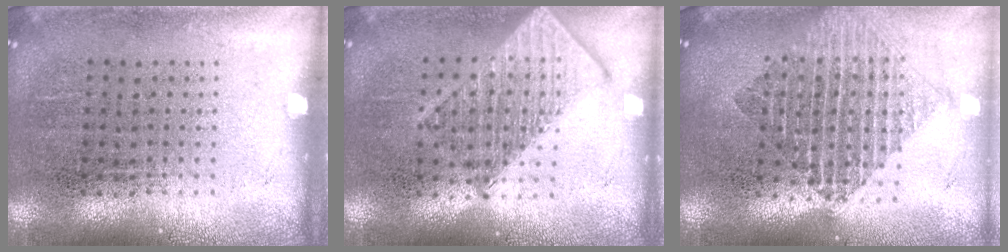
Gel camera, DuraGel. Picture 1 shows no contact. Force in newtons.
{"total": 2.0, "press": 2.0, "slide": 0.2}
{"total": 1.9, "press": 1.5, "slide": 1.1}